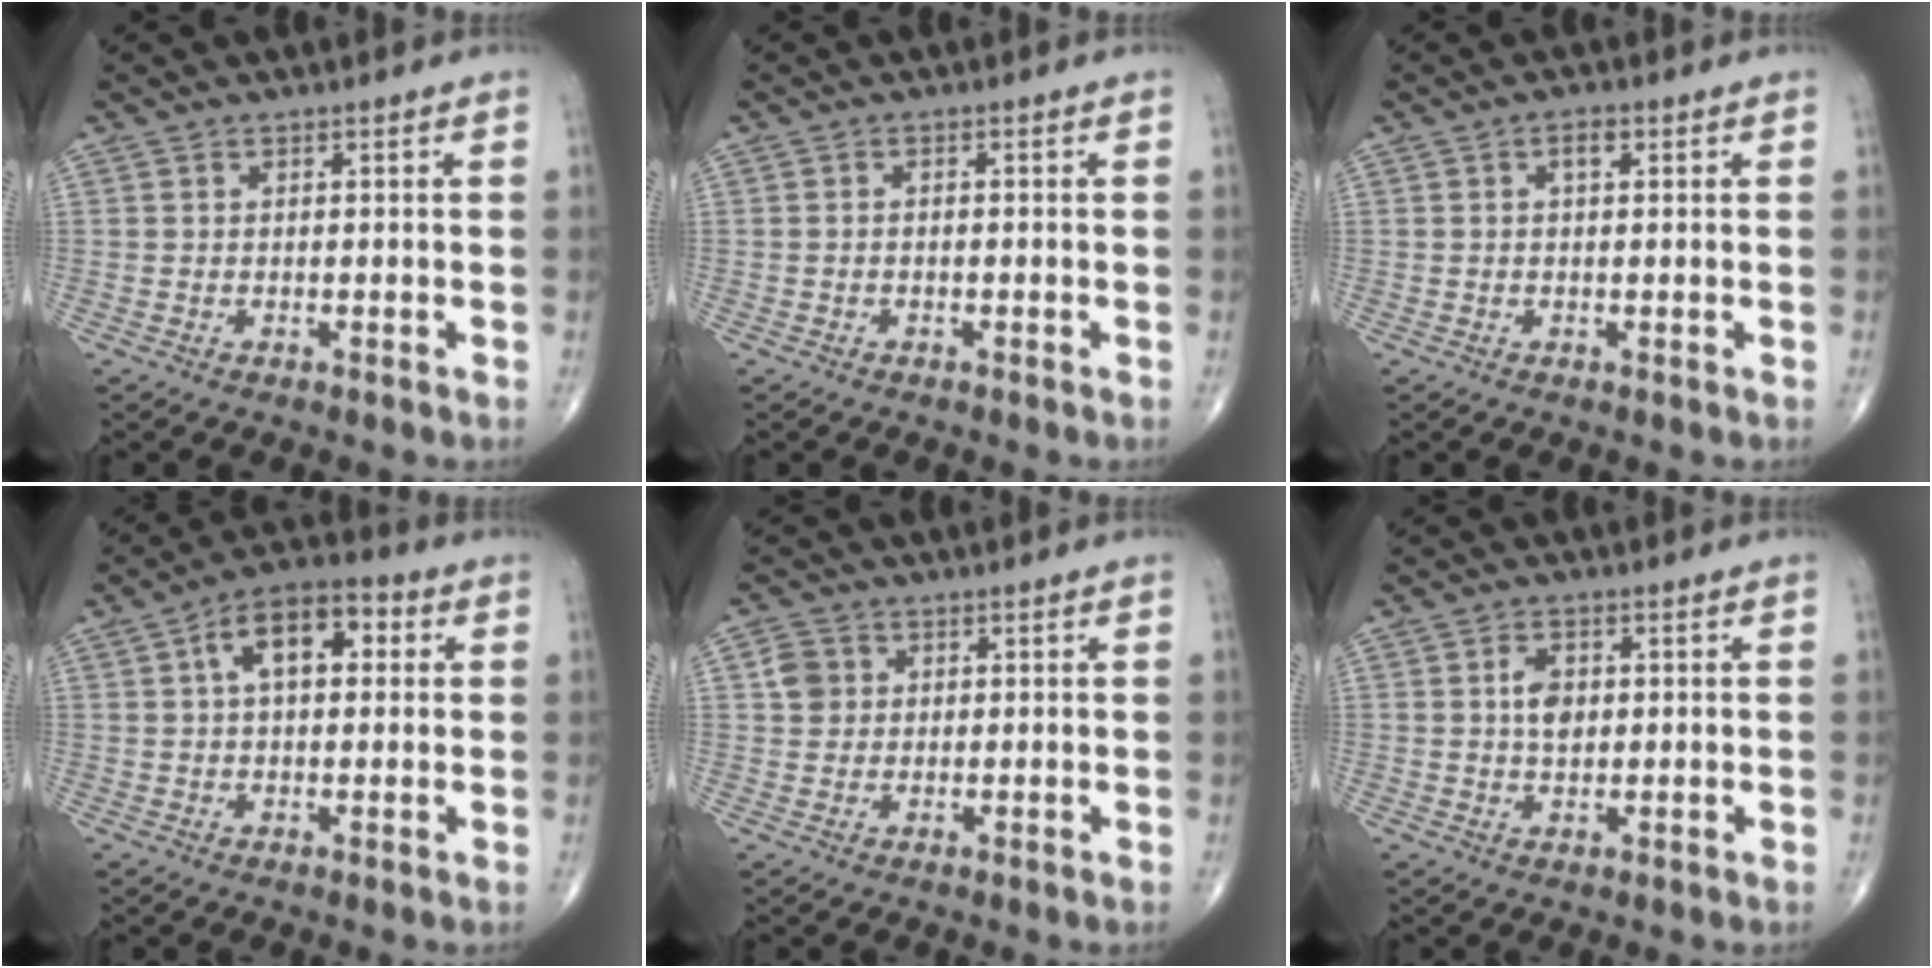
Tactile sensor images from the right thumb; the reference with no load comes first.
{"total": 0.5, "force": [-0.3, 0.2, 0.4], "torque": [-0.007, 0.005, -0.008]}
{"total": 1.8, "force": [0.5, 0.9, 1.5], "torque": [-0.024, 0.003, 0.007]}
{"total": 10.9, "force": [2.7, 6.1, 8.6], "torque": [-0.124, 0.024, 0.034]}
{"total": 3.9, "force": [0.9, 3.5, 1.4], "torque": [-0.010, 0.002, 0.014]}
{"total": 4.3, "force": [0.7, 2.8, 3.2], "torque": [-0.047, -0.002, 0.012]}